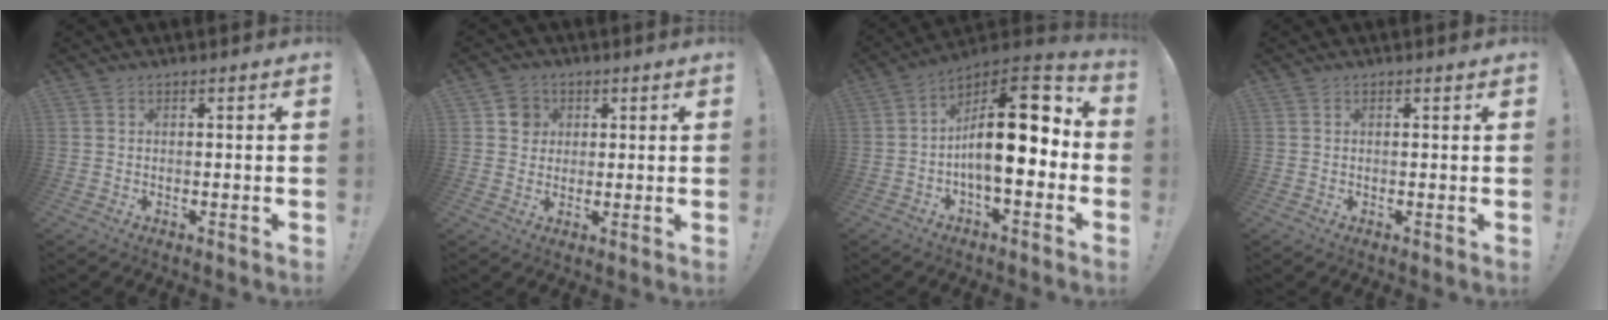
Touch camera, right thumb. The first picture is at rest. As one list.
[{"total": 5.4, "force": [1.5, 5.0, 1.3], "torque": [-0.013, 0.000, 0.028]}, {"total": 18.9, "force": [0.1, 7.9, 17.2], "torque": [-0.267, 0.000, 0.004]}, {"total": 0.8, "force": [0.5, -0.5, 0.4], "torque": [0.004, -0.006, 0.006]}]